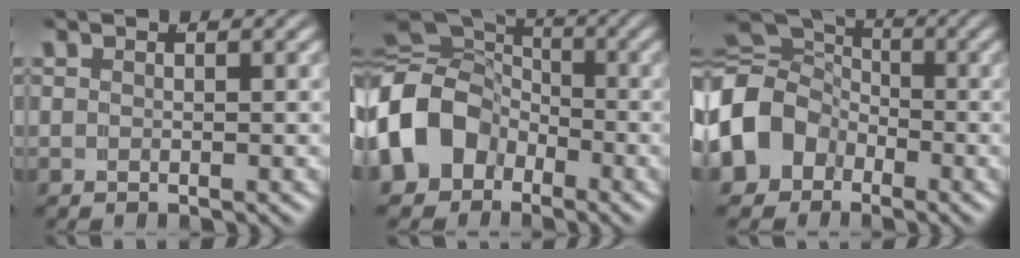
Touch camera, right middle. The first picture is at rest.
{"total": 12.8, "force": [-1.1, 11.2, 6.2], "torque": [-0.153, -0.018, -0.028]}
{"total": 11.2, "force": [-0.5, 9.9, 5.4], "torque": [-0.127, -0.019, -0.015]}